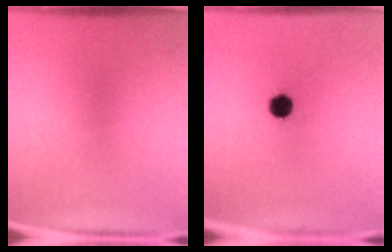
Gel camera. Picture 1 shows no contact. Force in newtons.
{"total": 4.7}